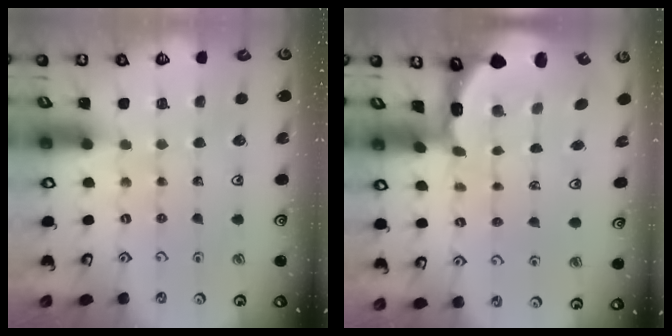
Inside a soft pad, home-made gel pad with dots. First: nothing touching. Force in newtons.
{"total": 2.2, "press": 2.0, "slide": 1.0}